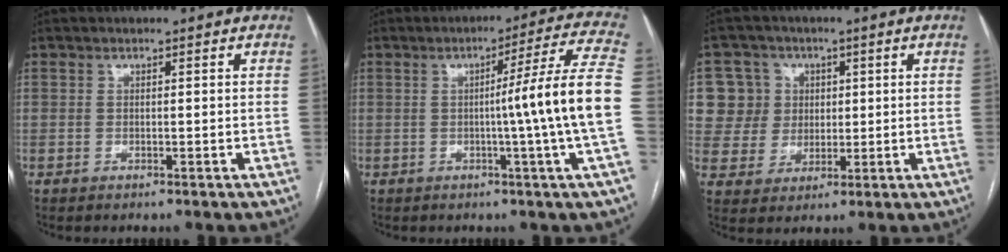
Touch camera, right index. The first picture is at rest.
{"total": 12.7, "force": [-1.4, -3.1, 12.2], "torque": [-0.158, -0.002, -0.020]}
{"total": 8.7, "force": [2.3, 8.3, 1.1], "torque": [-0.024, 0.028, 0.048]}